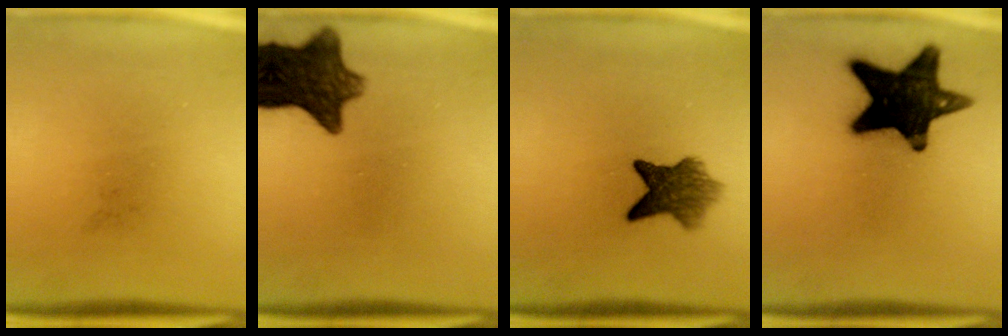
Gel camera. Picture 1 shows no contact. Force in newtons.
{"total": 10.8}
{"total": 6.7}
{"total": 17.1}